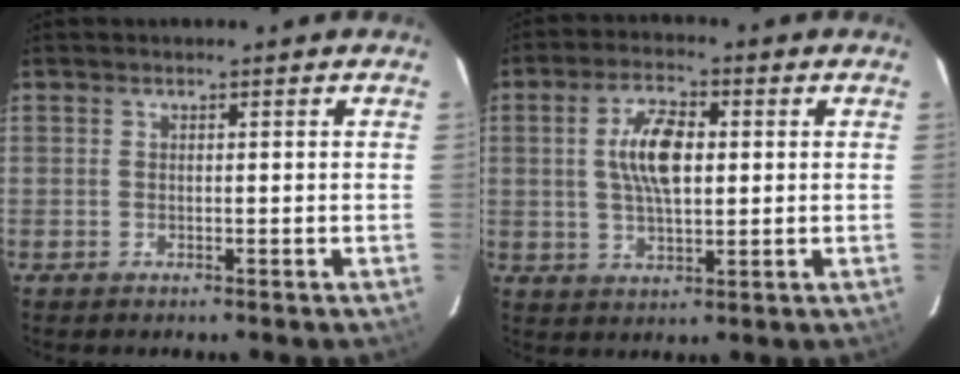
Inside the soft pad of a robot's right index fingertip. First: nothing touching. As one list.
[{"total": 8.7, "force": [1.3, 3.8, 7.8], "torque": [-0.146, 0.010, 0.025]}]